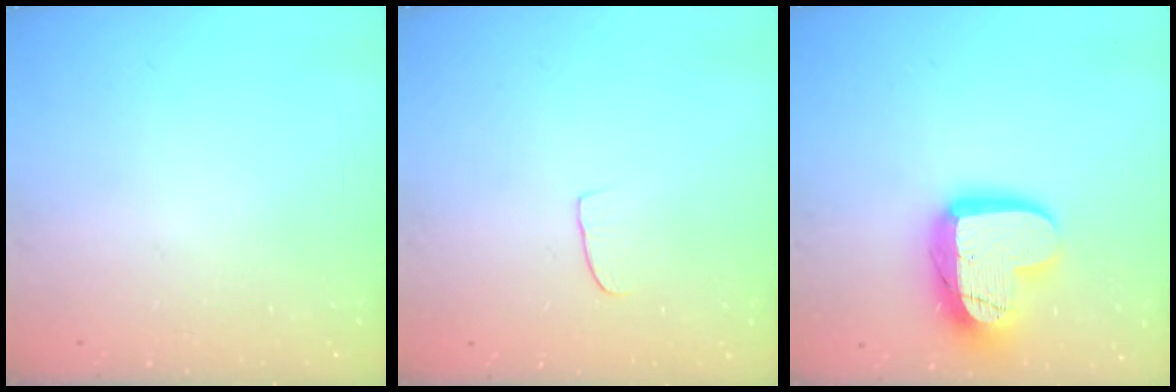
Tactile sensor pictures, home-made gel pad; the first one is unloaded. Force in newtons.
{"total": 3.7, "press": 3.7, "slide": 0.3}
{"total": 16.1, "press": 16.1, "slide": 0.9}